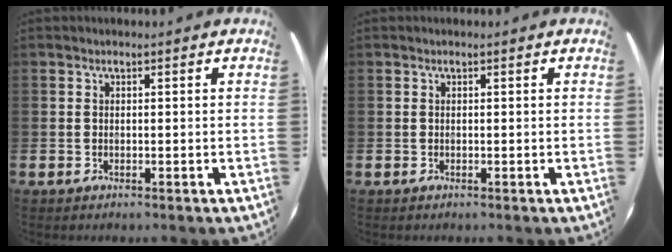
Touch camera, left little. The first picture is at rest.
{"total": 0.0}